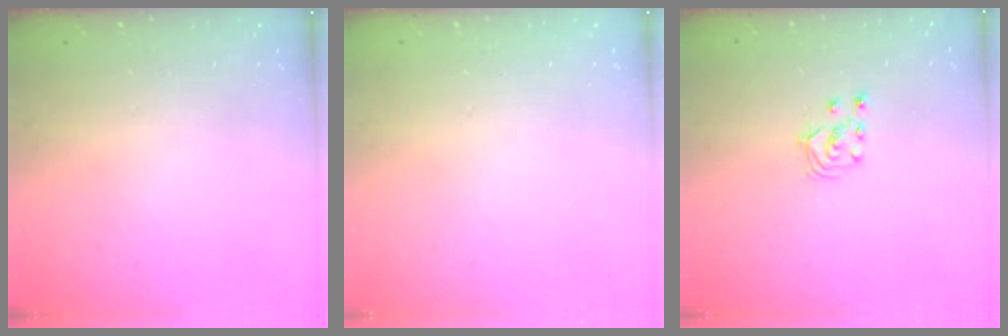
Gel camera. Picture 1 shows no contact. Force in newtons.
{"total": 0.0}
{"total": 2.8, "press": 2.7, "slide": 0.7}